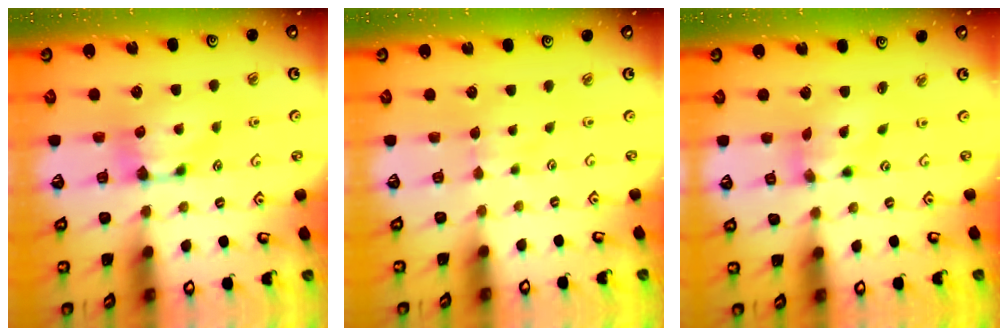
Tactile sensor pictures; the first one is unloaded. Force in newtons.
{"total": 2.8, "press": 2.8, "slide": 0.3}
{"total": 2.7, "press": 2.3, "slide": 1.4}